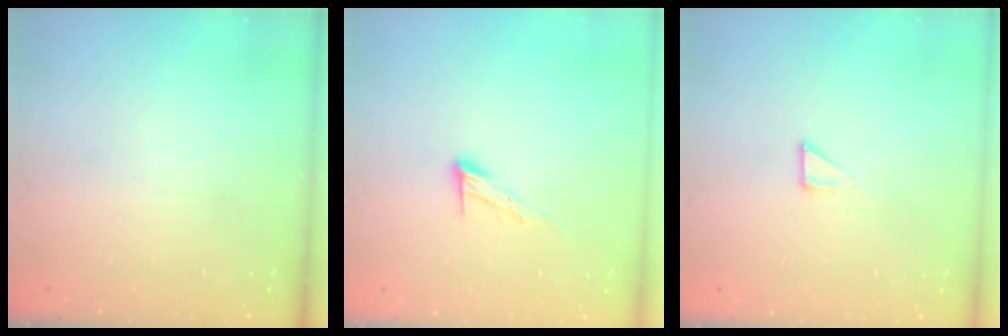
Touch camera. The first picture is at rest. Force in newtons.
{"total": 8.8, "press": 8.7, "slide": 0.2}
{"total": 4.1, "press": 4.1, "slide": 0.3}